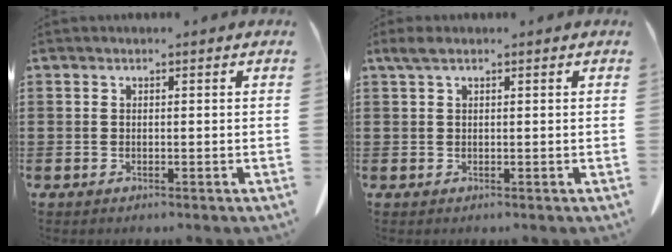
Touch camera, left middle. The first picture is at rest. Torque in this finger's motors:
{"motor_torque": [0.31, 0.07, 0.03, 0.03]}